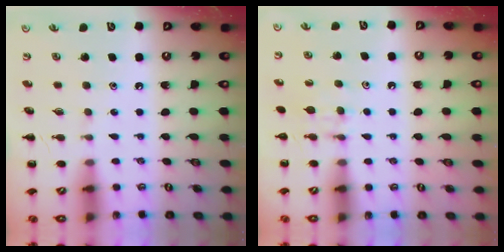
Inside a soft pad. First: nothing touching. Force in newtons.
{"total": 5.2, "press": 4.8, "slide": 2.0}